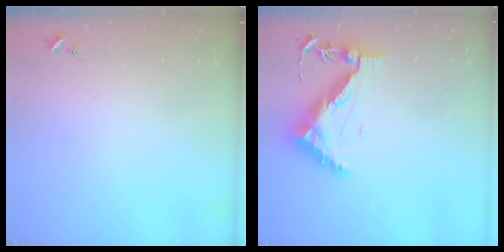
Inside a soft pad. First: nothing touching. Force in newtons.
{"total": 11.8, "press": 11.7, "slide": 1.5}